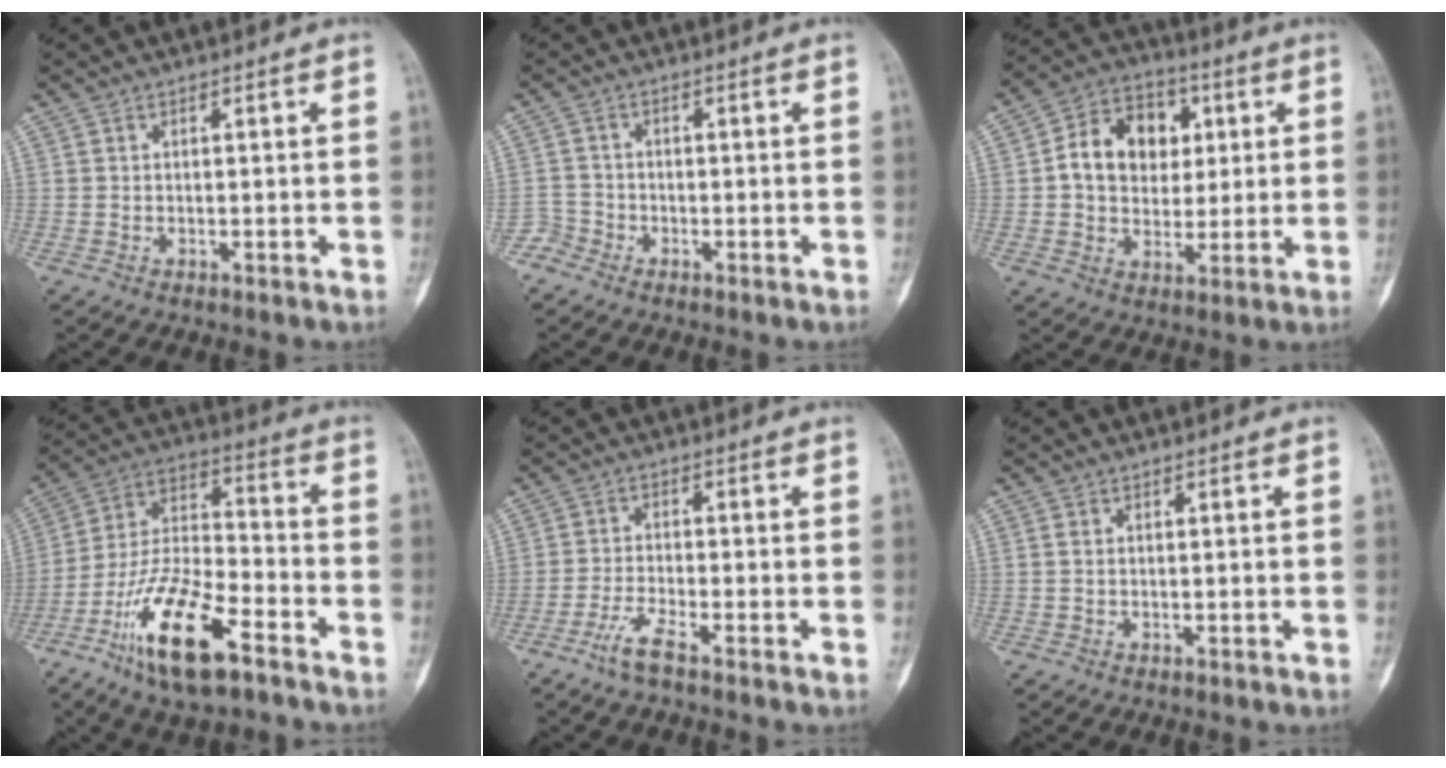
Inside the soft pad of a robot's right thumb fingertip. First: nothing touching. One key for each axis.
{"total": 2.7, "fx": -1.9, "fy": 1.8, "fz": -0.4, "tx": 0.018, "ty": 0.009, "tz": -0.047}
{"total": 13.3, "fx": 2.2, "fy": 10.4, "fz": 8.1, "tx": -0.092, "ty": 0.010, "tz": 0.032}
{"total": 17.6, "fx": -10.1, "fy": 5.9, "fz": 13.1, "tx": -0.246, "ty": 0.060, "tz": -0.189}
{"total": 4.0, "fx": -2.9, "fy": 0.1, "fz": 2.8, "tx": -0.073, "ty": 0.008, "tz": -0.062}
{"total": 0.8, "fx": 0.1, "fy": 0.6, "fz": 0.6, "tx": -0.015, "ty": 0.000, "tz": 0.003}